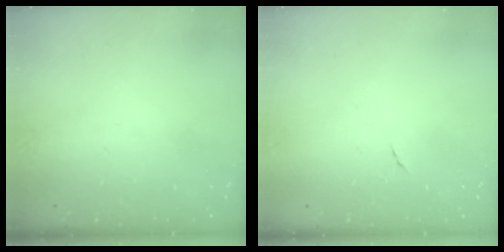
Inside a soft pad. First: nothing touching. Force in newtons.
{"total": 4.3, "press": 4.2, "slide": 1.2}